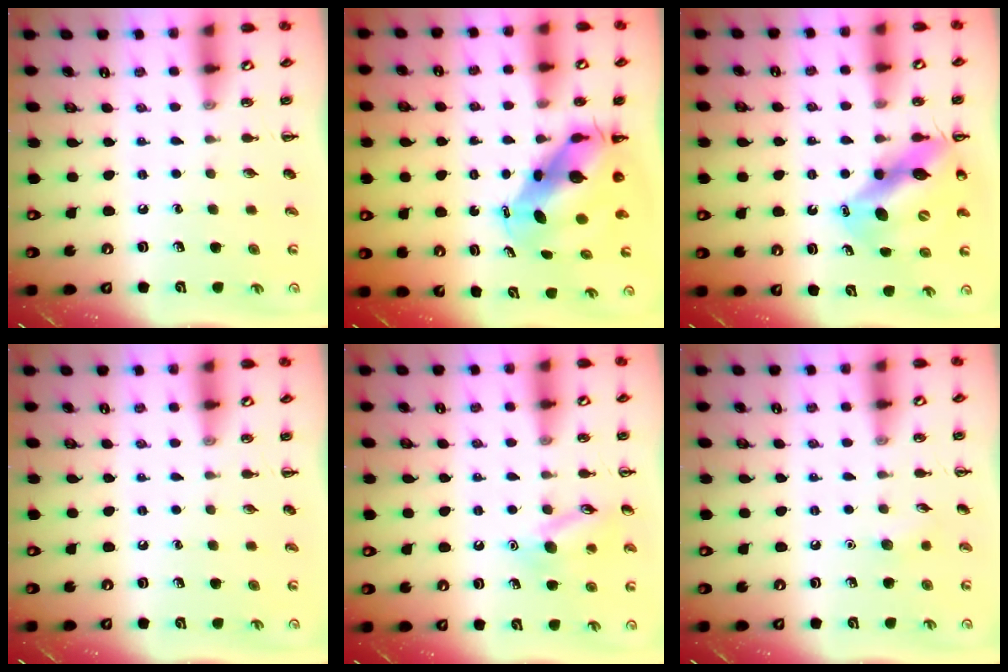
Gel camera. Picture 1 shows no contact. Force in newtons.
{"total": 7.7, "press": 7.4, "slide": 2.2}
{"total": 12.9, "press": 12.3, "slide": 3.8}
{"total": 0.0}
{"total": 11.6, "press": 11.5, "slide": 1.7}
{"total": 4.8, "press": 4.6, "slide": 1.3}